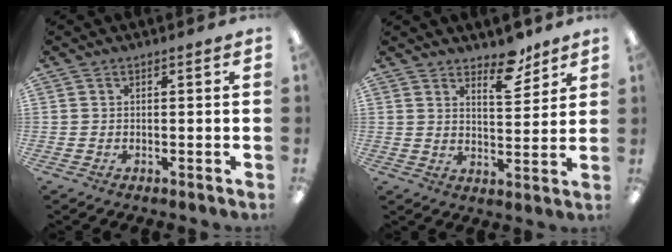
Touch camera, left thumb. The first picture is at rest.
{"total": 7.7, "force": [6.1, 3.0, 3.4], "torque": [-0.028, -0.041, 0.103]}